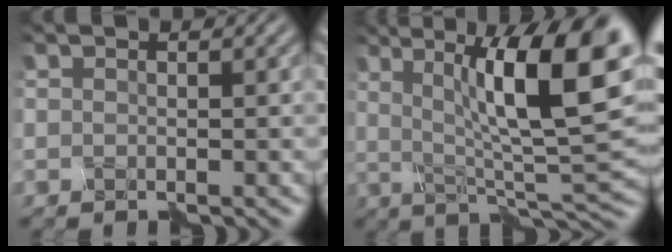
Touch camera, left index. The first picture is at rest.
{"total": 12.4, "force": [2.8, 2.8, 11.8], "torque": [-0.163, 0.009, 0.040]}